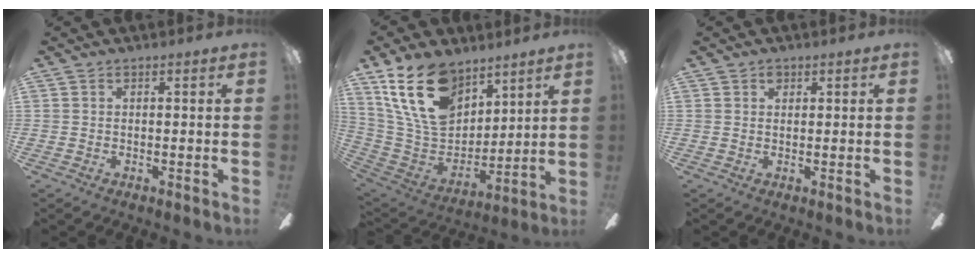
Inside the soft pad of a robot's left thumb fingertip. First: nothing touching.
{"total": 20.5, "force": [12.5, 11.9, 11.0], "torque": [-0.241, -0.050, 0.230]}
{"total": 1.4, "force": [0.9, 1.0, 0.6], "torque": [-0.005, 0.000, 0.014]}